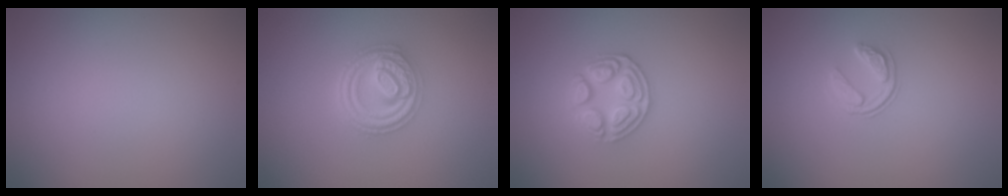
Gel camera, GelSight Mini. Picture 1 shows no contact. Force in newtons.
{"total": 4.5, "press": 3.7, "slide": 2.6}
{"total": 3.4, "press": 3.0, "slide": 1.5}
{"total": 1.7, "press": 1.1, "slide": 1.3}